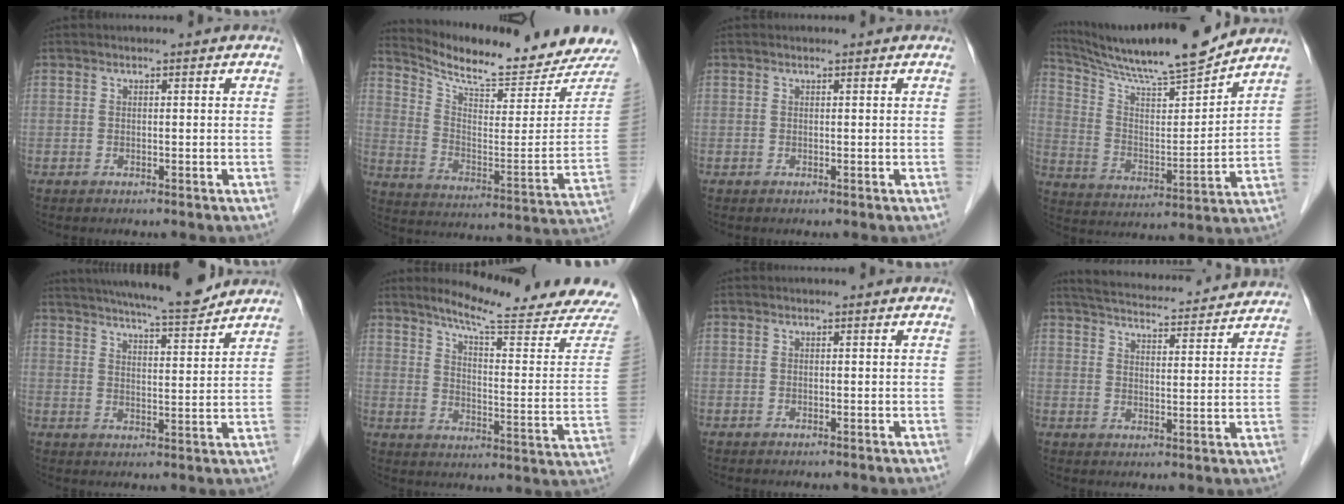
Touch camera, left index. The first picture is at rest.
{"total": 17.7, "force": [17.2, 0.7, 4.2], "torque": [-0.083, -0.087, 0.244]}
{"total": 0.6, "force": [0.6, 0.0, 0.1], "torque": [-0.006, 0.005, 0.010]}
{"total": 17.4, "force": [16.0, 0.2, 7.0], "torque": [-0.127, -0.008, 0.265]}
{"total": 13.7, "force": [12.3, 0.7, 5.8], "torque": [-0.095, 0.000, 0.177]}
{"total": 19.1, "force": [17.5, -0.7, 7.6], "torque": [-0.116, -0.088, 0.222]}
{"total": 0.0}
{"total": 22.4, "force": [20.9, 3.4, 7.2], "torque": [-0.119, 0.007, 0.271]}